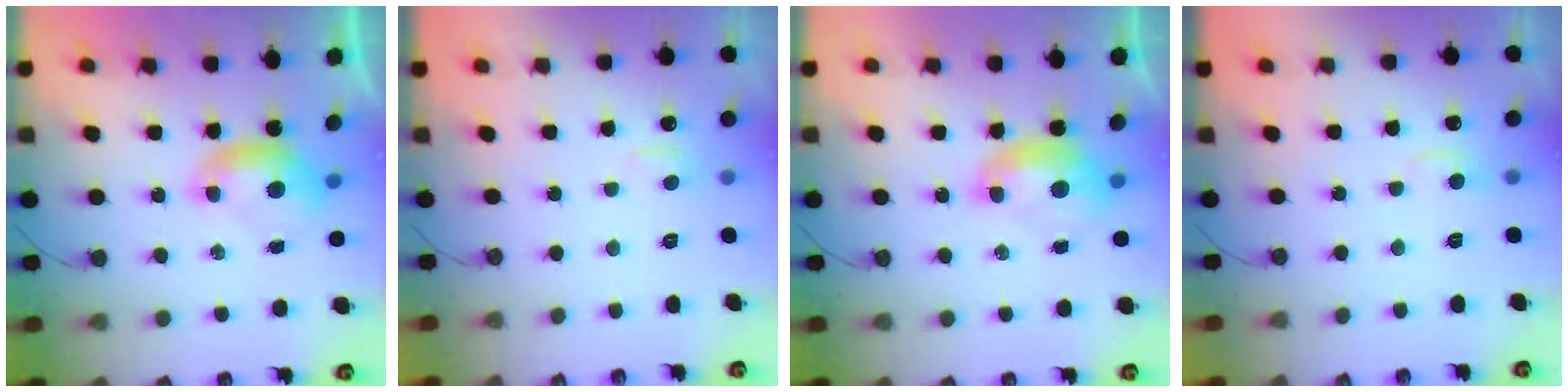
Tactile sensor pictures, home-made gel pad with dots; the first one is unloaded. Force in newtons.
{"total": 1.1, "press": 0.8, "slide": 0.7}
{"total": 2.0, "press": 2.0, "slide": 0.5}
{"total": 0.7, "press": 0.4, "slide": 0.6}